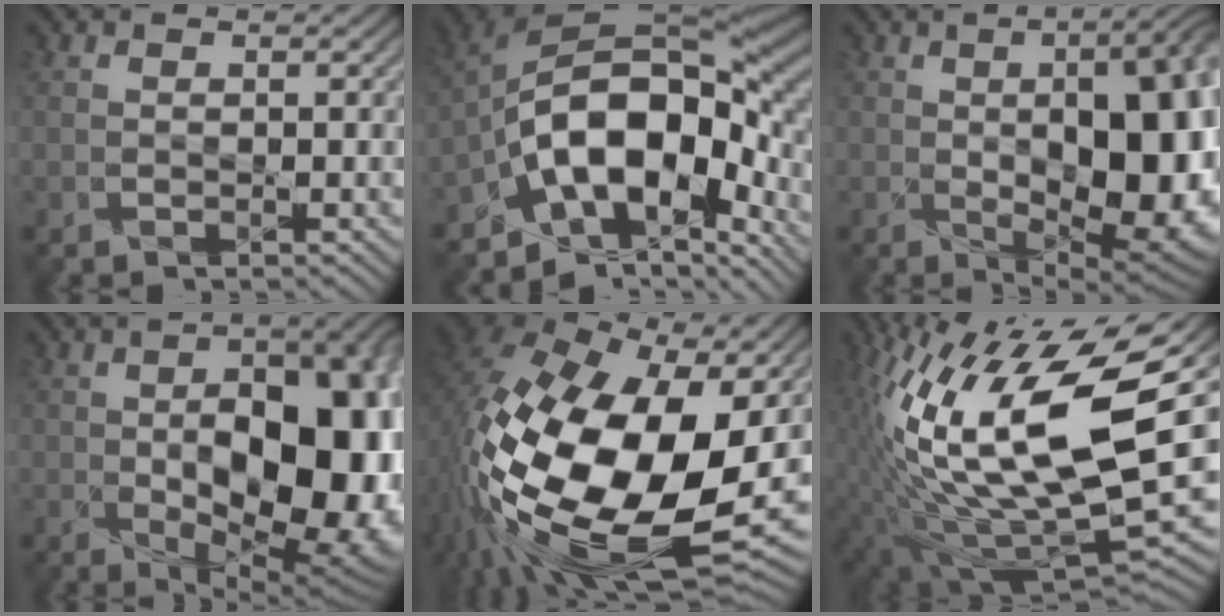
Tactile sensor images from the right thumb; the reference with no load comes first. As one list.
[{"total": 16.0, "force": [-6.2, 9.3, 11.5], "torque": [-0.200, -0.002, -0.115]}, {"total": 17.8, "force": [-0.8, 8.2, 15.7], "torque": [-0.188, -0.003, 0.006]}, {"total": 18.6, "force": [-1.9, 10.1, 15.6], "torque": [-0.186, -0.025, -0.002]}, {"total": 22.1, "force": [-2.8, 12.7, 17.9], "torque": [-0.398, -0.052, -0.037]}, {"total": 20.4, "force": [2.7, 9.0, 18.1], "torque": [-0.360, -0.027, 0.056]}]